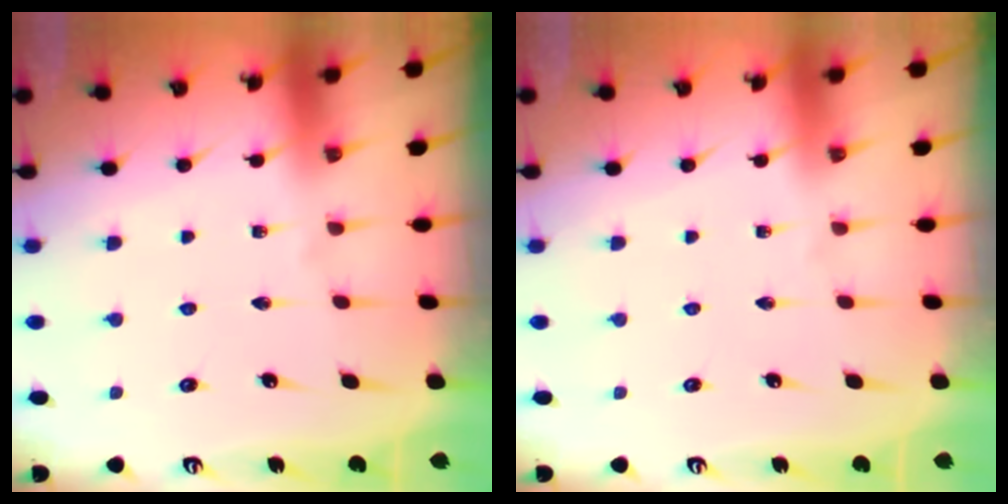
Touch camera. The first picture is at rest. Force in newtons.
{"total": 0.0}